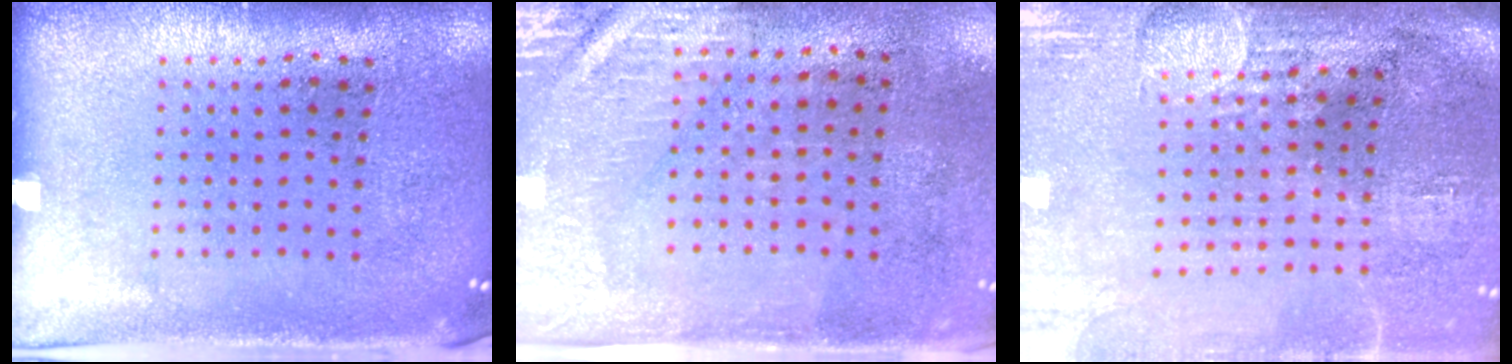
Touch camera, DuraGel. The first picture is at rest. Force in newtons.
{"total": 2.9, "press": 2.5, "slide": 1.4}
{"total": 4.5, "press": 3.8, "slide": 2.4}